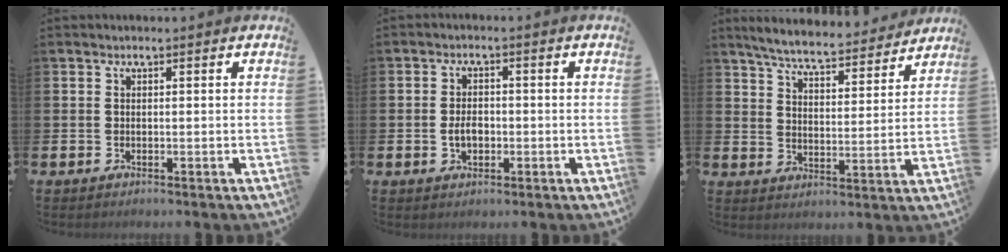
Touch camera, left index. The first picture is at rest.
{"total": 2.7, "force": [-0.5, 1.8, 1.9], "torque": [-0.015, -0.005, -0.016]}
{"total": 6.5, "force": [6.2, 0.8, 1.7], "torque": [-0.050, -0.045, 0.104]}